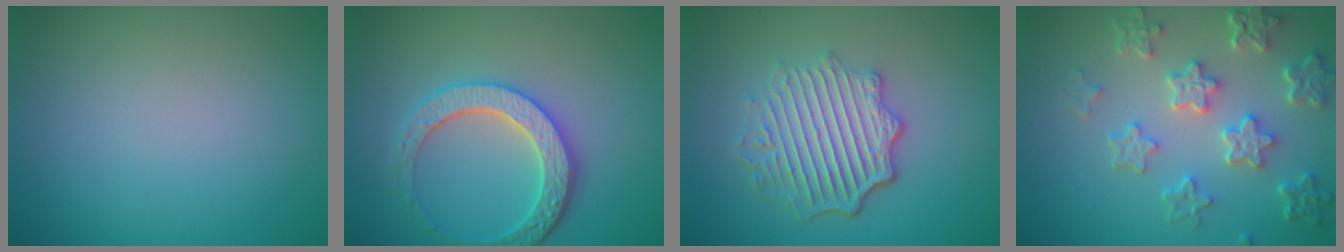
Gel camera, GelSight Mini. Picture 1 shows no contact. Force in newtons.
{"total": 4.6, "press": 4.2, "slide": 1.9}
{"total": 6.0, "press": 4.5, "slide": 4.0}
{"total": 5.6, "press": 4.4, "slide": 3.4}